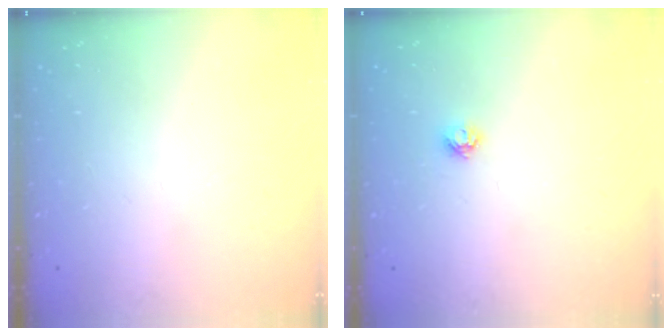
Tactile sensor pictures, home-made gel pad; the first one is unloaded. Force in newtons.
{"total": 5.3, "press": 5.2, "slide": 0.5}